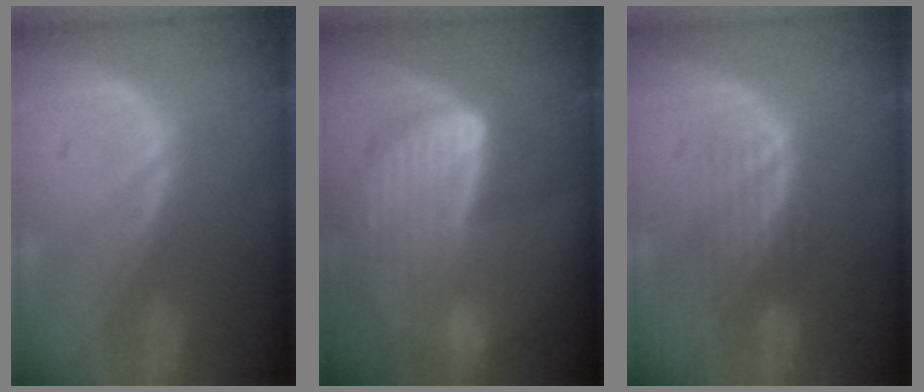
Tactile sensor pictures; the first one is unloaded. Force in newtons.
{"total": 9.2, "press": 8.1, "slide": 4.5}
{"total": 4.3, "press": 3.7, "slide": 2.2}